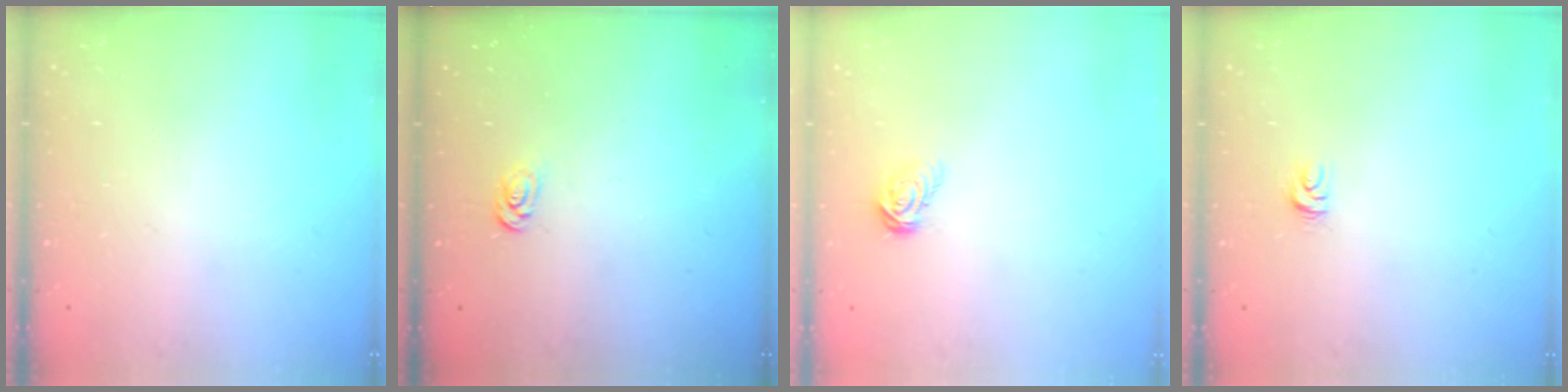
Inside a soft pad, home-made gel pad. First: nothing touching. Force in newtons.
{"total": 2.5, "press": 2.5, "slide": 0.3}
{"total": 4.7, "press": 4.7, "slide": 0.4}
{"total": 4.1, "press": 4.1, "slide": 0.4}